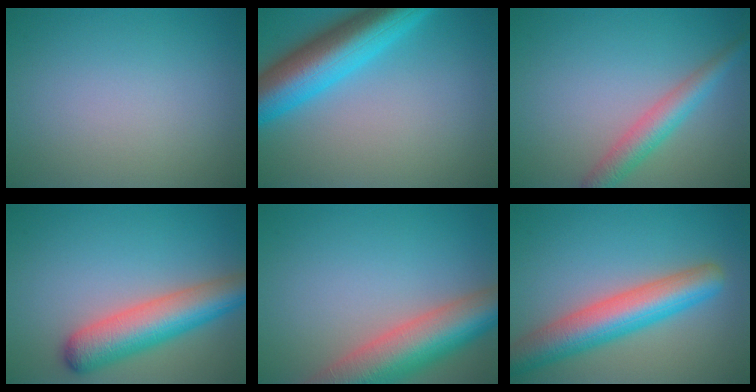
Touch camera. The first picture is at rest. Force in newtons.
{"total": 9.4, "press": 9.4, "slide": 0.4}
{"total": 3.4, "press": 3.4, "slide": 0.1}
{"total": 6.6, "press": 6.6, "slide": 0.3}
{"total": 9.7, "press": 9.7, "slide": 0.7}
{"total": 7.4, "press": 7.4, "slide": 0.4}